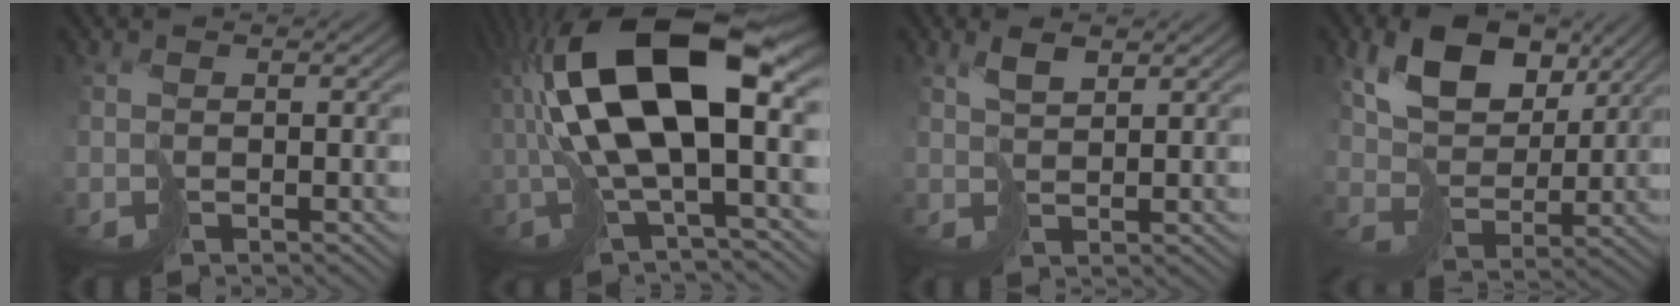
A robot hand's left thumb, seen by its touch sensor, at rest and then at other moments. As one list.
[{"total": 17.1, "force": [1.7, 6.3, 15.8], "torque": [-0.324, 0.012, 0.028]}, {"total": 2.8, "force": [1.7, 0.9, 2.0], "torque": [-0.046, 0.002, 0.034]}, {"total": 10.3, "force": [5.0, 6.3, 6.4], "torque": [-0.137, 0.003, 0.087]}]